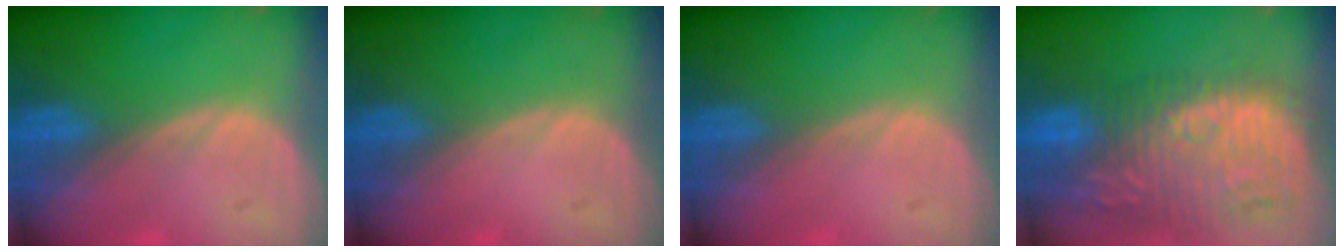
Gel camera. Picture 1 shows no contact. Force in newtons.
{"total": 0.0}
{"total": 0.0}
{"total": 13.5, "press": 12.1, "slide": 5.9}